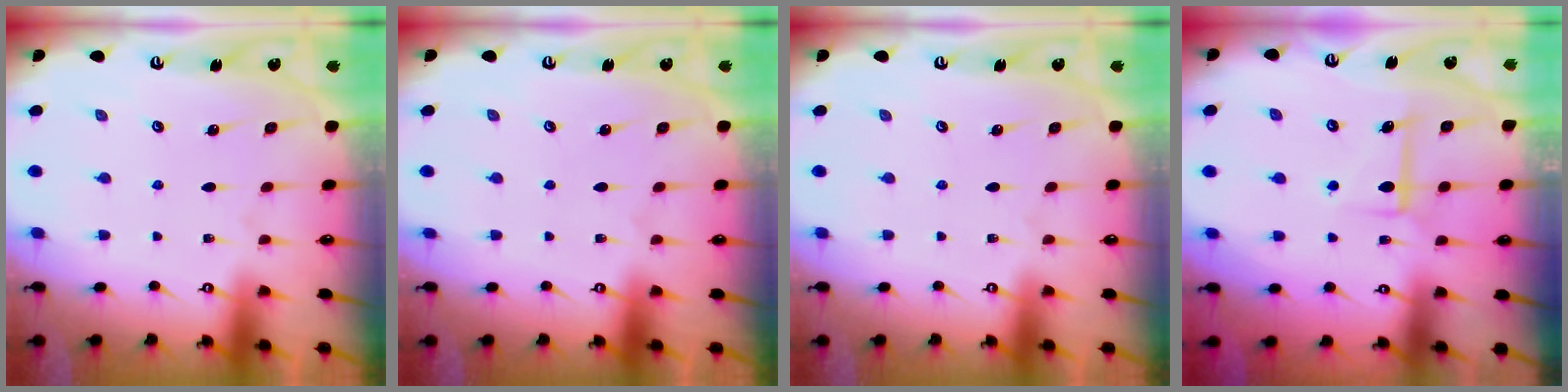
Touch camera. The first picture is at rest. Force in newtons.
{"total": 0.0}
{"total": 0.0}
{"total": 6.6, "press": 6.6, "slide": 0.3}